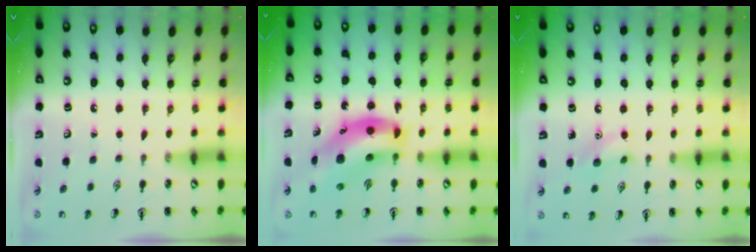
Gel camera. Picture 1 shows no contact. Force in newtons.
{"total": 12.9, "press": 12.5, "slide": 3.5}
{"total": 7.0, "press": 6.8, "slide": 1.4}